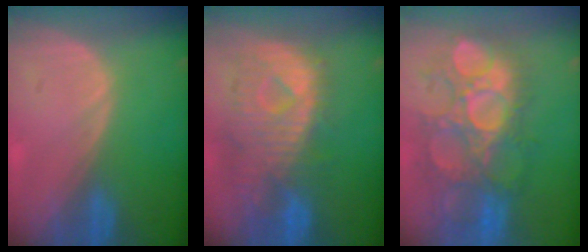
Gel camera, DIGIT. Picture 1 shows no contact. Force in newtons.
{"total": 11.1, "press": 9.8, "slide": 5.2}
{"total": 11.7, "press": 11.1, "slide": 3.7}